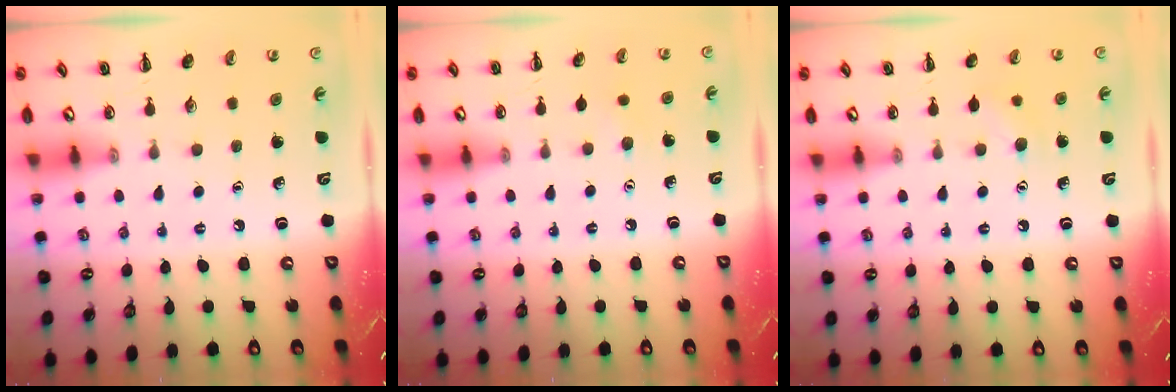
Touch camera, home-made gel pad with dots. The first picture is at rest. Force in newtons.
{"total": 2.8, "press": 2.8, "slide": 0.7}
{"total": 7.3, "press": 7.1, "slide": 1.4}